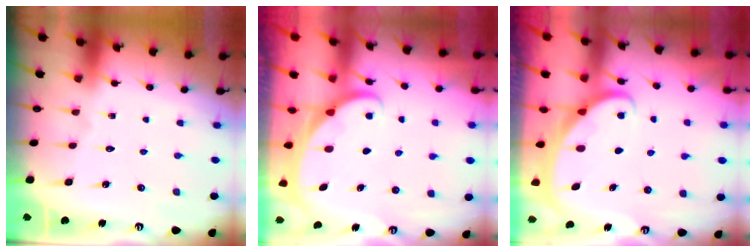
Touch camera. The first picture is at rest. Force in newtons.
{"total": 1.8, "press": 1.8, "slide": 0.1}
{"total": 2.0, "press": 2.0, "slide": 0.0}